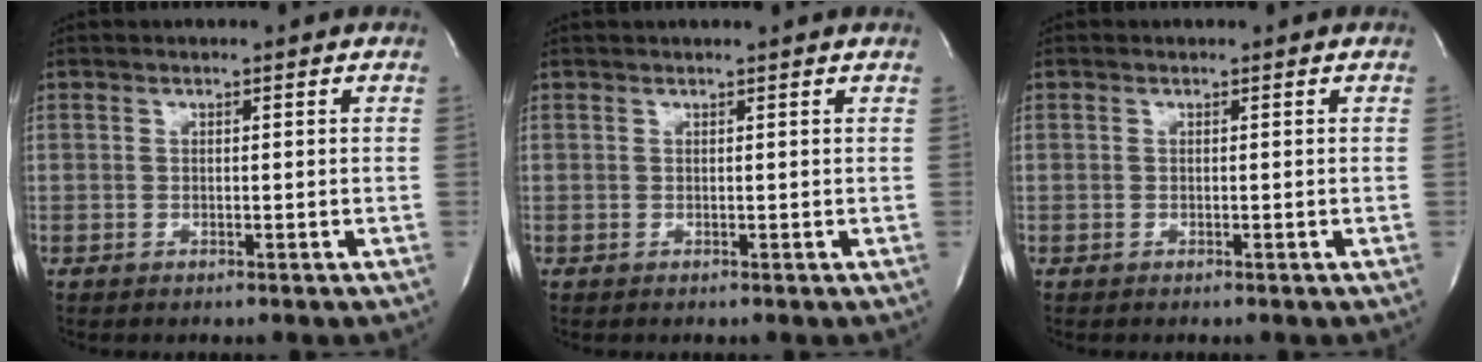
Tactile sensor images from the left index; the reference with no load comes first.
{"total": 1.9, "force": [1.6, -0.6, 0.7], "torque": [-0.017, 0.007, 0.028]}
{"total": 0.0}